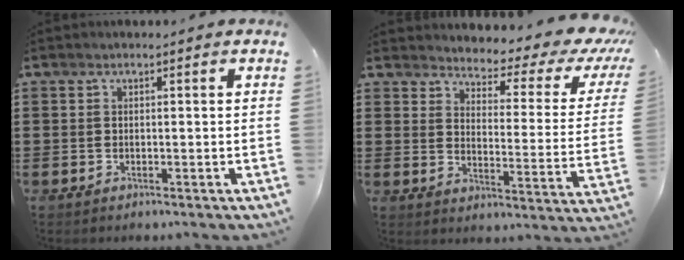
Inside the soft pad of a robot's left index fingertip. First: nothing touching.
{"total": 3.4, "force": [2.9, 0.9, 1.5], "torque": [-0.044, -0.029, 0.039]}